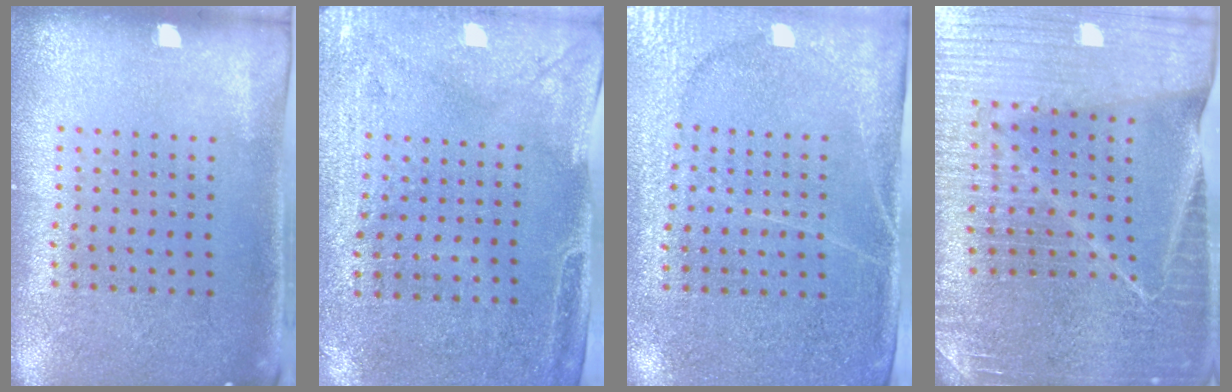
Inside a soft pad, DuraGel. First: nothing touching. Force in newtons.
{"total": 3.0, "press": 2.4, "slide": 1.7}
{"total": 3.0, "press": 2.7, "slide": 1.5}
{"total": 4.6, "press": 4.3, "slide": 1.6}